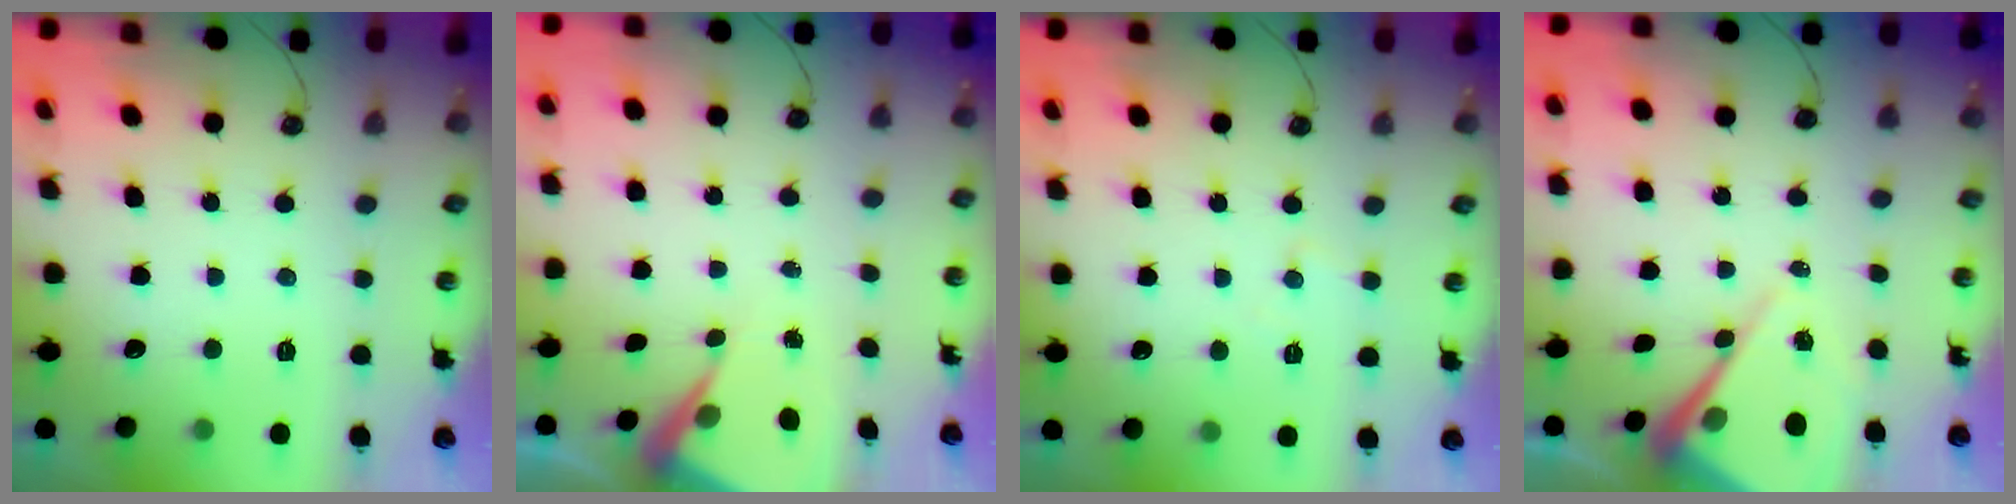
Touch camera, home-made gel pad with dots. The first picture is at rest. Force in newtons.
{"total": 6.9, "press": 6.8, "slide": 0.6}
{"total": 5.0, "press": 4.9, "slide": 0.7}
{"total": 9.5, "press": 9.5, "slide": 1.0}